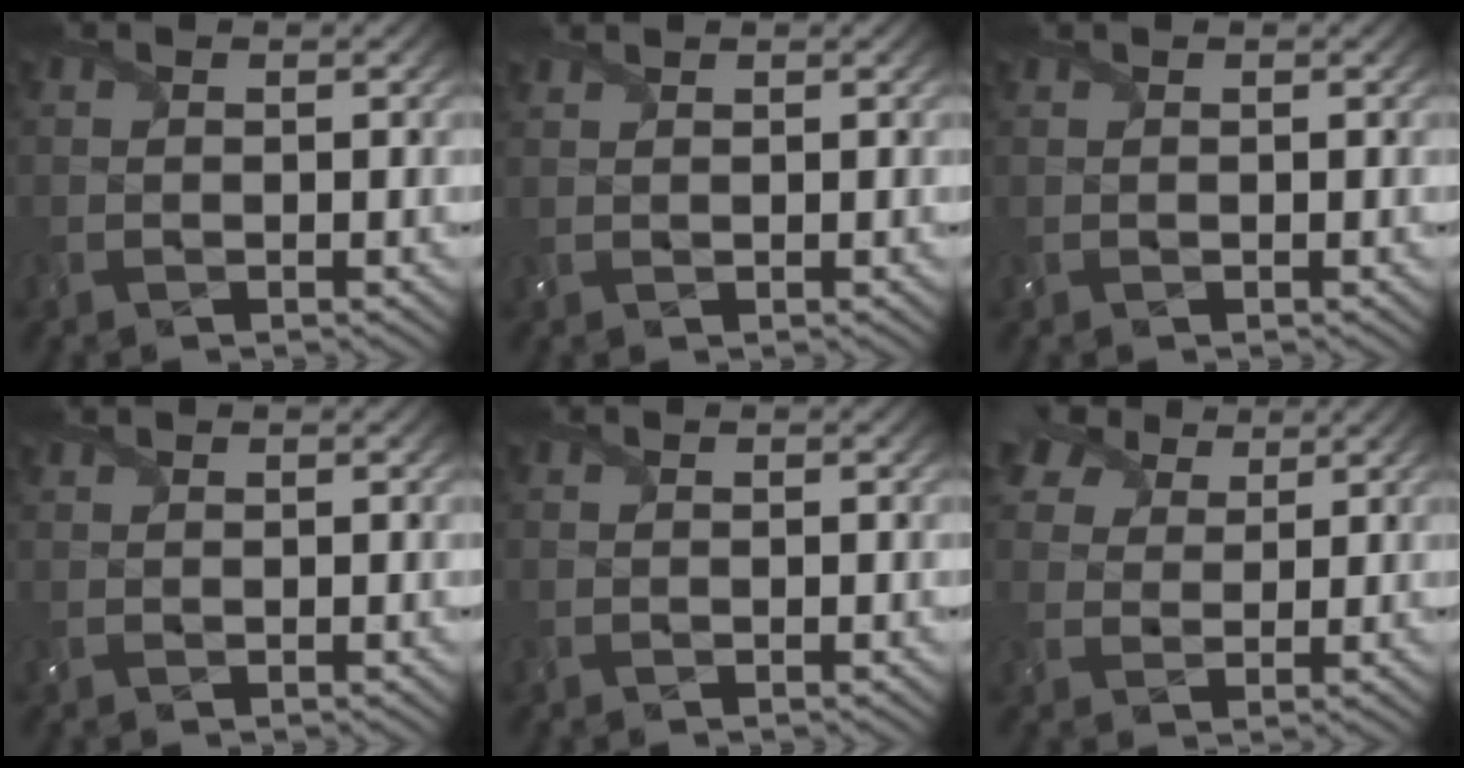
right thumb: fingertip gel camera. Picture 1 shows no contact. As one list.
[{"total": 0.9, "force": [0.9, 0.2, 0.2], "torque": [-0.013, 0.005, 0.024]}, {"total": 0.0}, {"total": 0.6, "force": [0.6, 0.1, 0.1], "torque": [-0.008, 0.004, 0.015]}, {"total": 0.0}, {"total": 6.8, "force": [4.5, 4.2, 2.7], "torque": [-0.074, 0.016, 0.077]}]